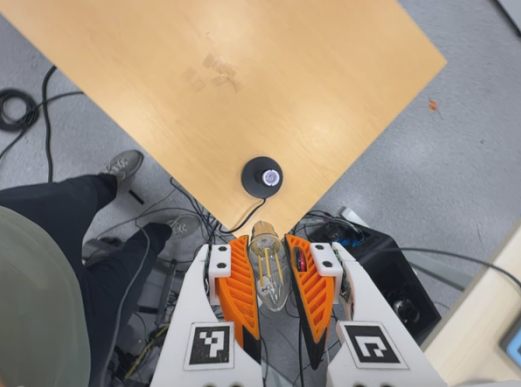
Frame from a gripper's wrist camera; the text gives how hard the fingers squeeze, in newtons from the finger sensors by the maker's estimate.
{"total": 21.8, "left": 23.5, "right": 20.2}